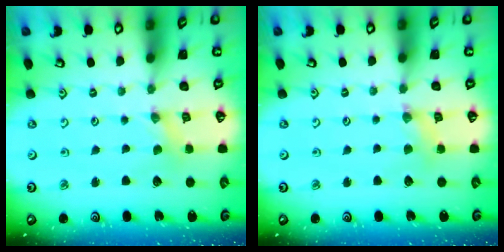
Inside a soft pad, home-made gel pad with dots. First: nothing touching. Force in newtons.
{"total": 2.7, "press": 2.7, "slide": 0.3}